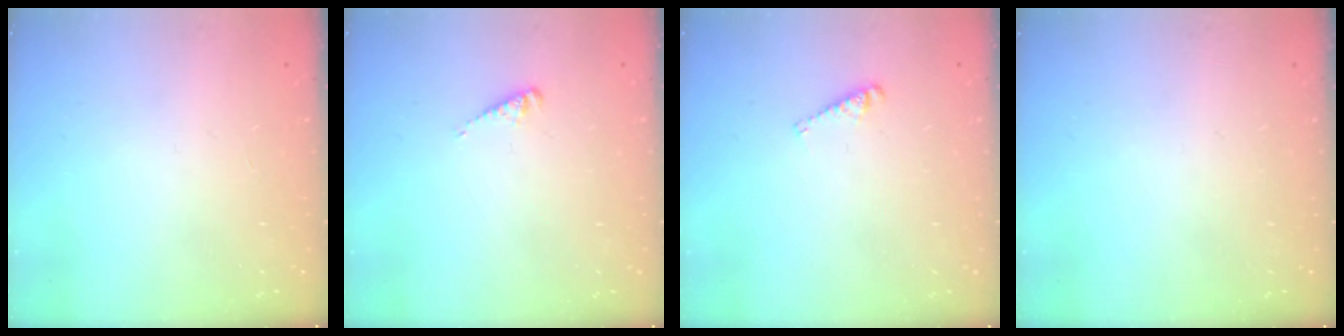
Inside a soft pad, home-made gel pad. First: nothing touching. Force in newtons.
{"total": 3.1, "press": 3.1, "slide": 0.3}
{"total": 3.3, "press": 3.3, "slide": 0.1}
{"total": 0.0}